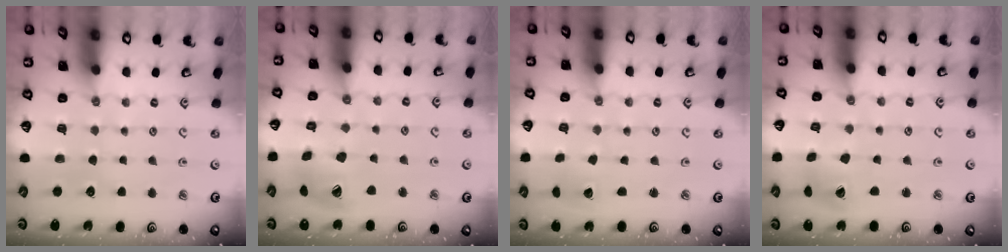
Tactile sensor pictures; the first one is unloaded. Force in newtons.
{"total": 14.9, "press": 14.7, "slide": 2.3}
{"total": 2.2, "press": 2.2, "slide": 0.1}
{"total": 6.7, "press": 6.6, "slide": 0.9}